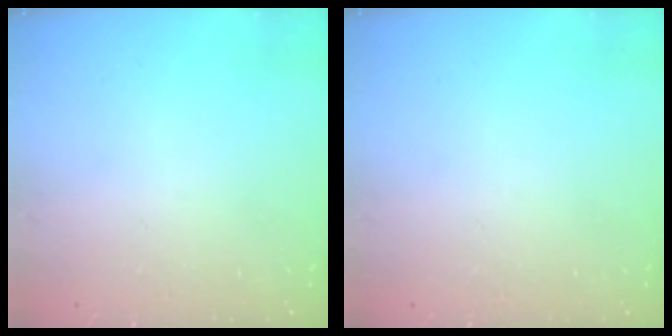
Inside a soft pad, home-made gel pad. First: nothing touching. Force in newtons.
{"total": 0.0}